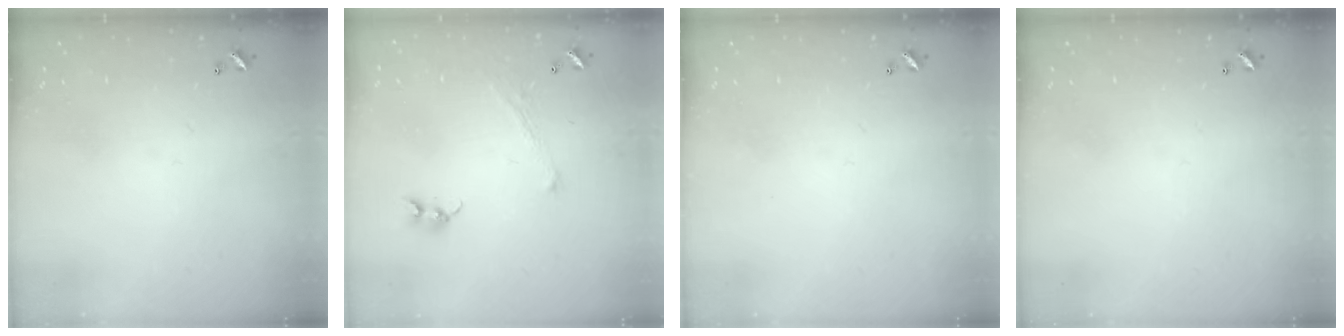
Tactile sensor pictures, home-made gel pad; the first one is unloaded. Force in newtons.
{"total": 1.3, "press": 1.2, "slide": 0.5}
{"total": 0.0}
{"total": 0.0}